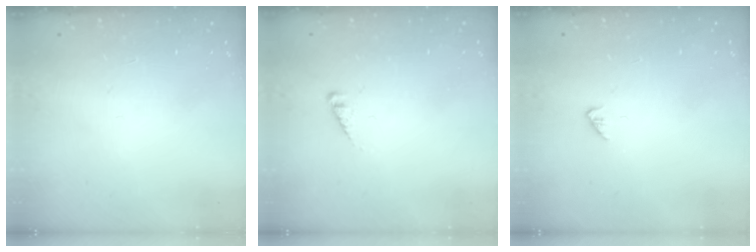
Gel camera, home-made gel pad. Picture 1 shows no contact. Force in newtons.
{"total": 2.9, "press": 2.9, "slide": 0.2}
{"total": 1.7, "press": 1.7, "slide": 0.3}